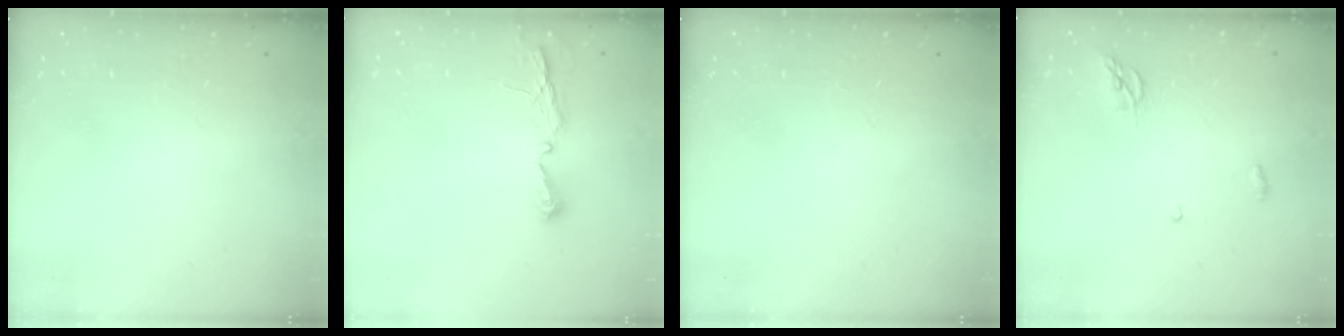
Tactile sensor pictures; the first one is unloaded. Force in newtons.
{"total": 4.5, "press": 4.5, "slide": 0.4}
{"total": 0.0}
{"total": 4.0, "press": 3.9, "slide": 0.4}